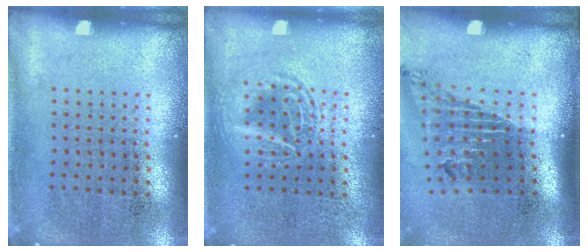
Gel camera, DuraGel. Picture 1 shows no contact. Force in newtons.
{"total": 2.6, "press": 2.6, "slide": 0.3}
{"total": 1.7, "press": 1.1, "slide": 1.3}